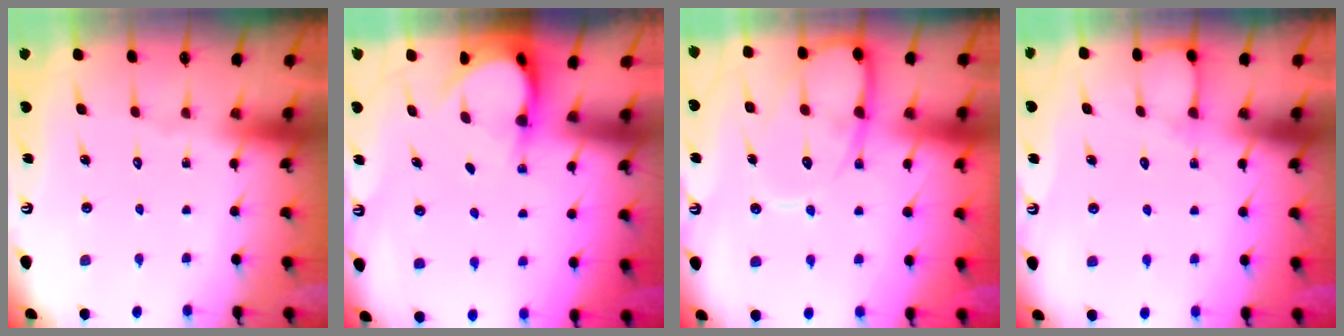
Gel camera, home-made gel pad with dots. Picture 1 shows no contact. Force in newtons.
{"total": 3.7, "press": 3.7, "slide": 0.3}
{"total": 11.9, "press": 11.8, "slide": 1.3}
{"total": 5.2, "press": 5.1, "slide": 0.5}